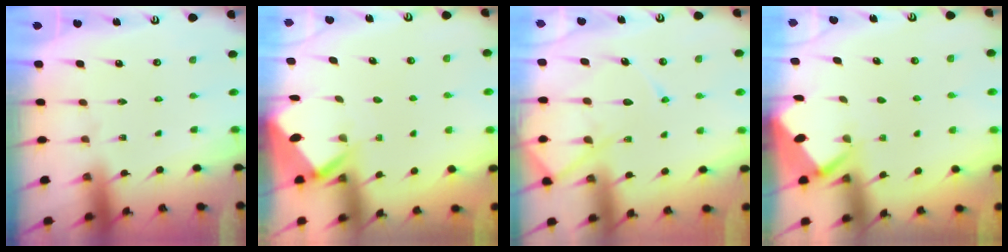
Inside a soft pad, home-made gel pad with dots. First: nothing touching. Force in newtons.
{"total": 3.4, "press": 3.4, "slide": 0.4}
{"total": 13.1, "press": 13.0, "slide": 1.3}
{"total": 2.8, "press": 2.8, "slide": 0.3}